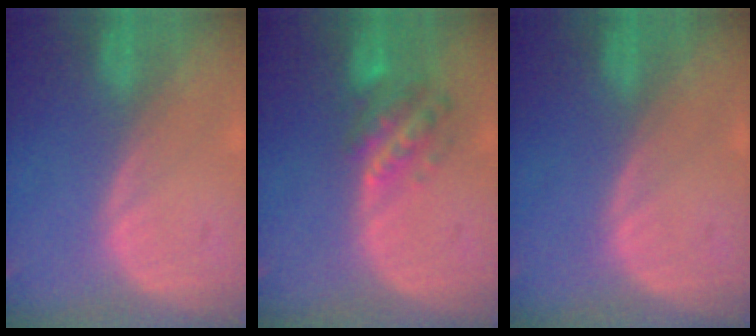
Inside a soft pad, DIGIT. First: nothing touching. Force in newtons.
{"total": 5.9, "press": 5.7, "slide": 1.2}
{"total": 0.0}